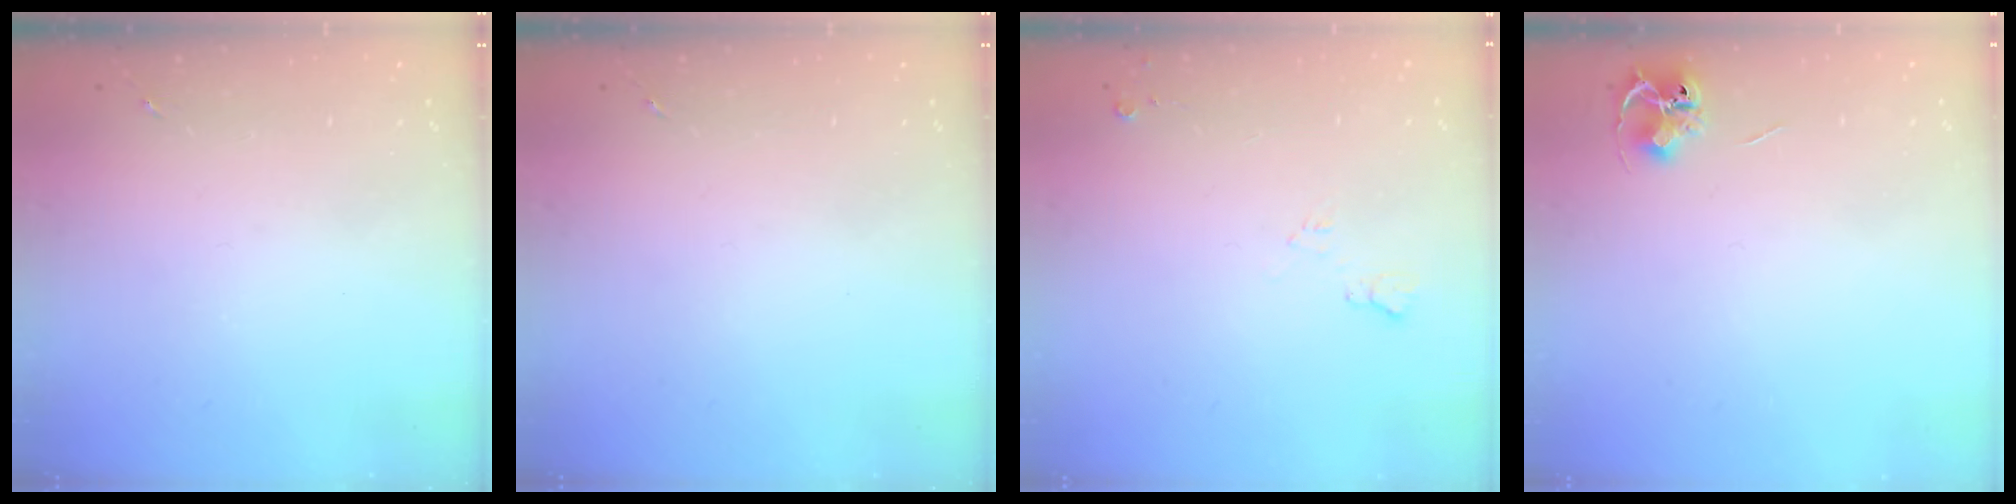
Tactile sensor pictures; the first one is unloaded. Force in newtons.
{"total": 0.0}
{"total": 6.0, "press": 6.0, "slide": 1.0}
{"total": 6.5, "press": 6.5, "slide": 0.5}